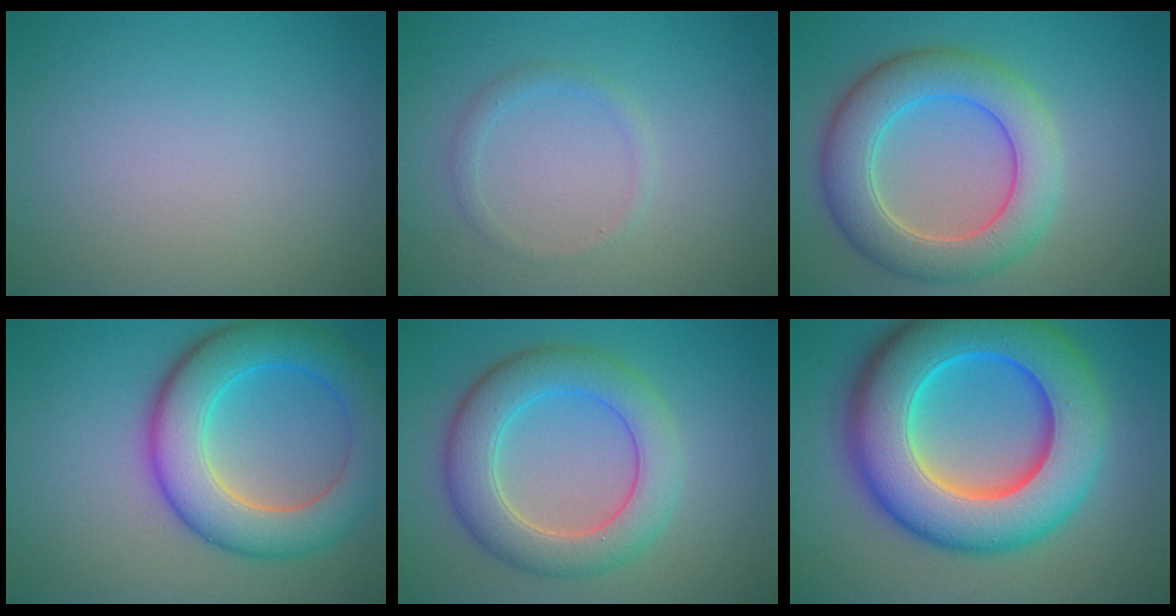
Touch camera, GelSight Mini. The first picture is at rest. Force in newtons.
{"total": 1.2, "press": 1.1, "slide": 0.1}
{"total": 7.2, "press": 7.2, "slide": 0.3}
{"total": 8.5, "press": 8.5, "slide": 0.5}
{"total": 6.5, "press": 6.5, "slide": 0.4}
{"total": 13.9, "press": 13.9, "slide": 0.1}